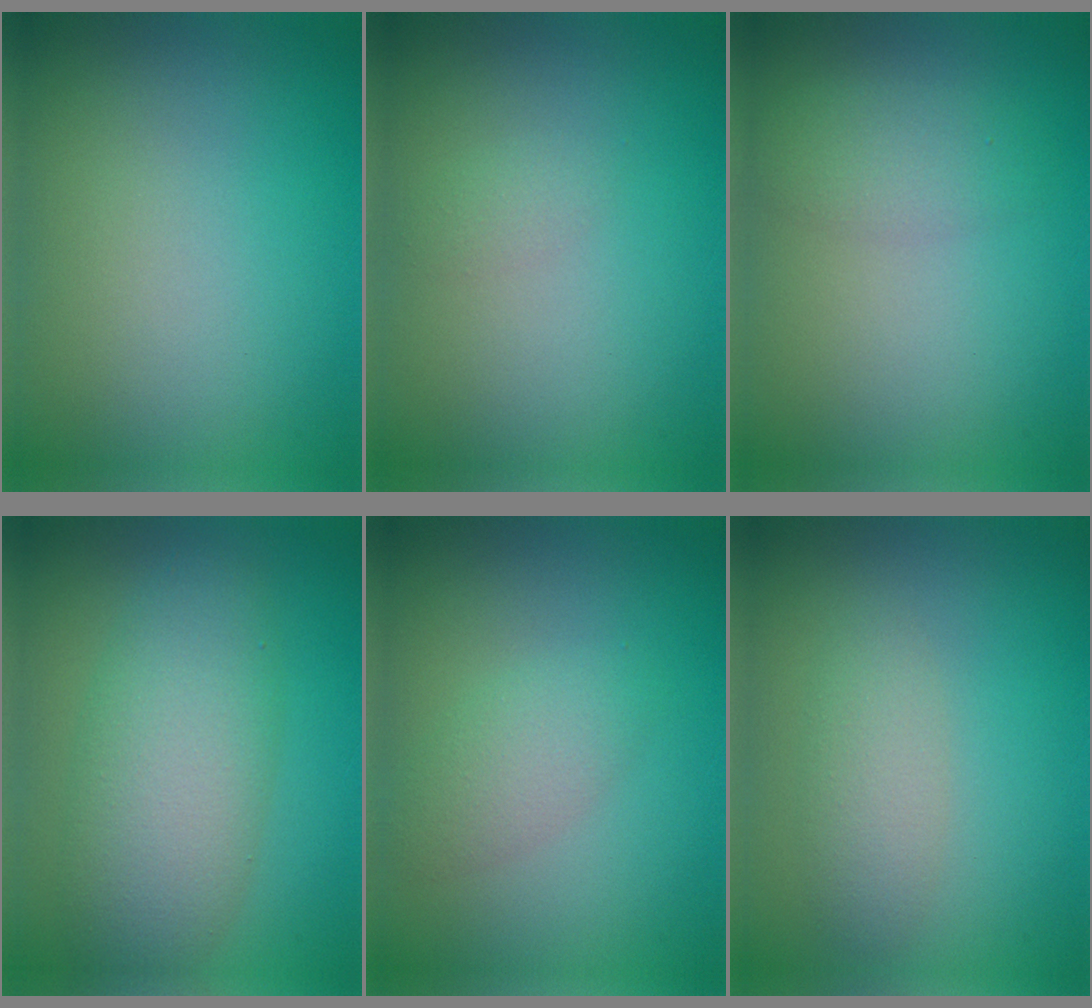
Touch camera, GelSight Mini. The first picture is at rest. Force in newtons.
{"total": 0.8, "press": 0.8, "slide": 0.0}
{"total": 2.2, "press": 2.2, "slide": 0.1}
{"total": 7.7, "press": 7.7, "slide": 0.1}
{"total": 2.2, "press": 2.2, "slide": 0.0}
{"total": 2.3, "press": 2.3, "slide": 0.1}